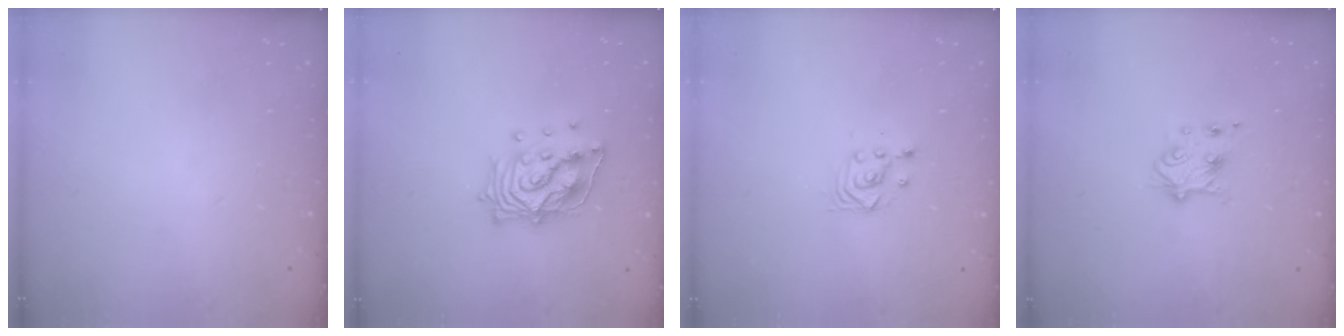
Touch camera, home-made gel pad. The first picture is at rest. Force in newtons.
{"total": 12.7, "press": 12.6, "slide": 1.3}
{"total": 3.3, "press": 3.3, "slide": 0.4}
{"total": 5.5, "press": 5.4, "slide": 1.0}